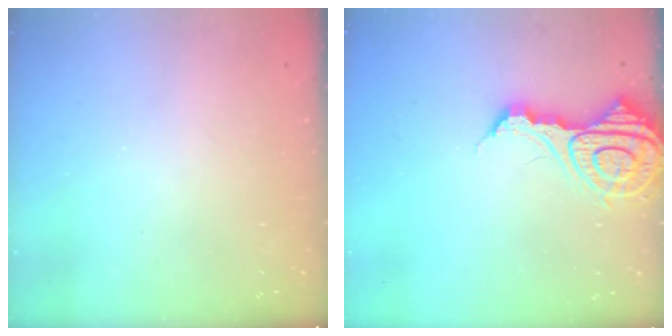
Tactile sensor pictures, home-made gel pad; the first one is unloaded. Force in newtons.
{"total": 15.0, "press": 14.9, "slide": 1.5}